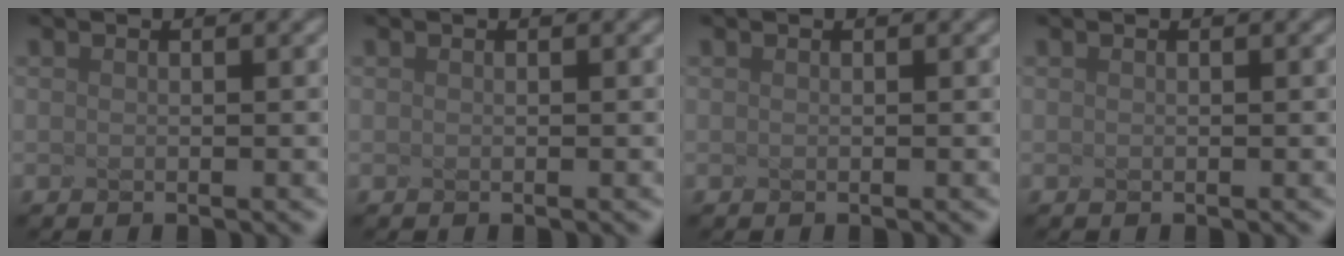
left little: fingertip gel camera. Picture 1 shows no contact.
{"total": 0.0}
{"total": 0.0}
{"total": 0.0}